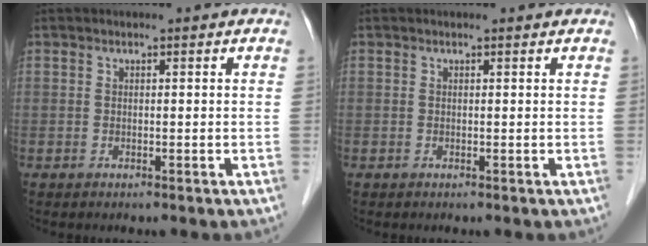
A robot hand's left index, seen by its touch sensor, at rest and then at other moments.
{"total": 1.4, "force": [1.3, 0.4, 0.3], "torque": [-0.013, 0.015, 0.011]}